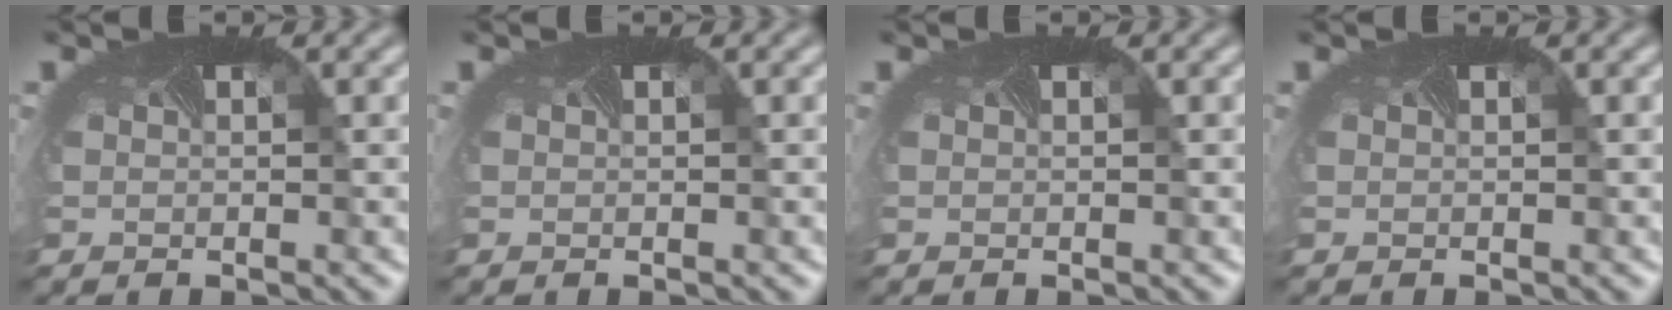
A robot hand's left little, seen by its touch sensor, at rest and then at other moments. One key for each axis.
{"total": 0.0}
{"total": 0.0}
{"total": 0.0}